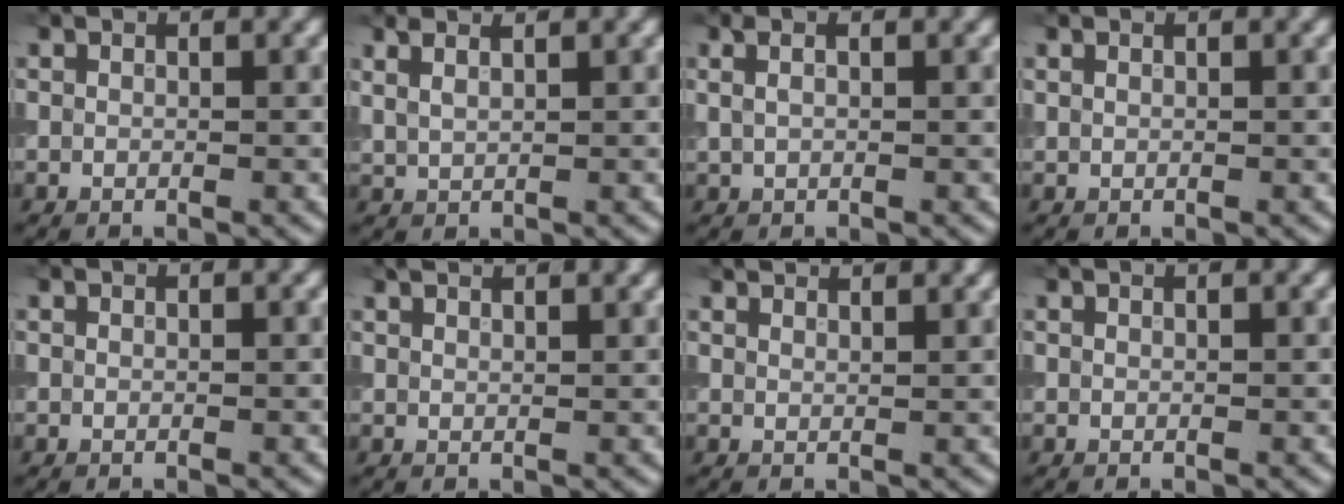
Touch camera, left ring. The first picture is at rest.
{"total": 2.0, "force": [1.5, 0.4, 1.2], "torque": [-0.025, 0.009, 0.024]}
{"total": 1.5, "force": [0.6, 0.5, 1.2], "torque": [-0.033, 0.004, 0.014]}
{"total": 0.0}
{"total": 0.0}
{"total": 2.1, "force": [1.9, 0.3, 0.9], "torque": [-0.013, 0.007, 0.024]}
{"total": 2.8, "force": [2.6, 0.4, 0.8], "torque": [-0.017, -0.001, 0.045]}
{"total": 0.0}